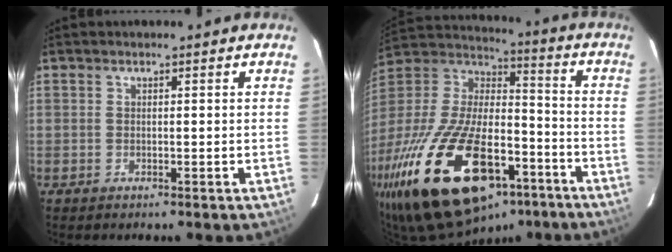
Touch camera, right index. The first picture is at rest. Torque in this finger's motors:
{"motor_torque": [2.14, 0.00, 1.06, 0.21]}